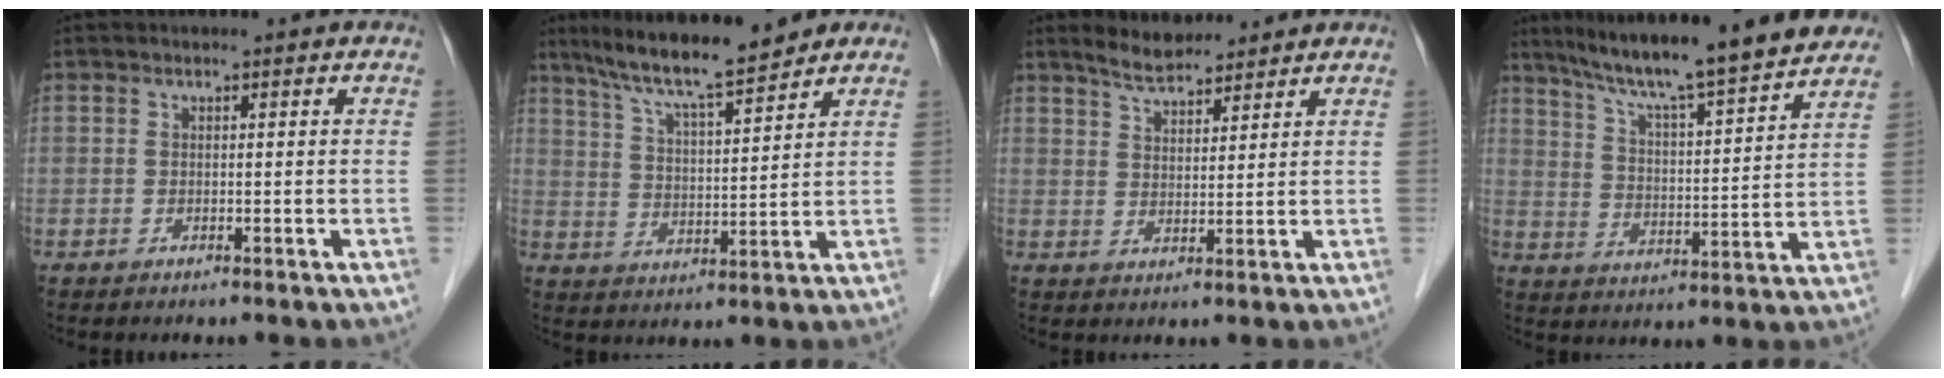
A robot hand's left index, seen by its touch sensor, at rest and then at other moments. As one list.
[{"total": 12.1, "force": [10.1, 1.1, 6.6], "torque": [-0.111, 0.016, 0.173]}, {"total": 5.1, "force": [4.7, 1.3, 1.6], "torque": [-0.039, 0.013, 0.089]}, {"total": 17.6, "force": [15.4, 0.6, 8.6], "torque": [-0.134, 0.013, 0.228]}]